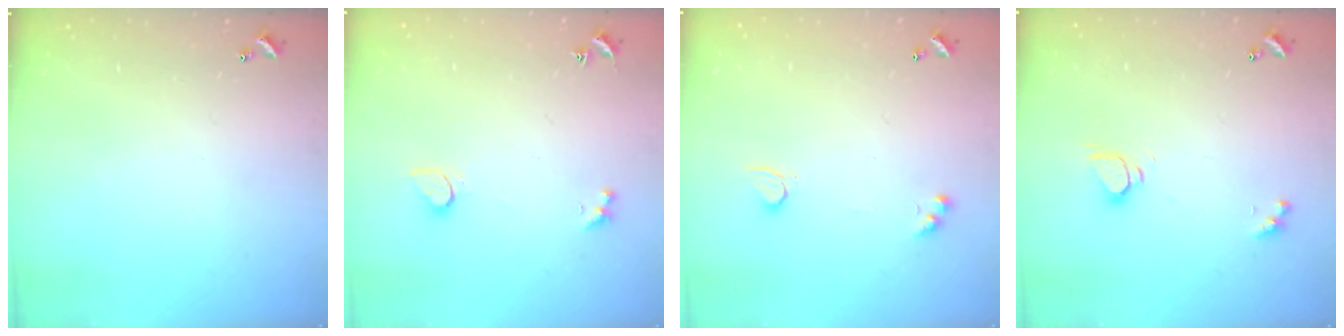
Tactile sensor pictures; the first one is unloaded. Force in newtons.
{"total": 1.8, "press": 1.7, "slide": 0.6}
{"total": 2.9, "press": 2.6, "slide": 1.3}
{"total": 2.7, "press": 2.7, "slide": 0.3}